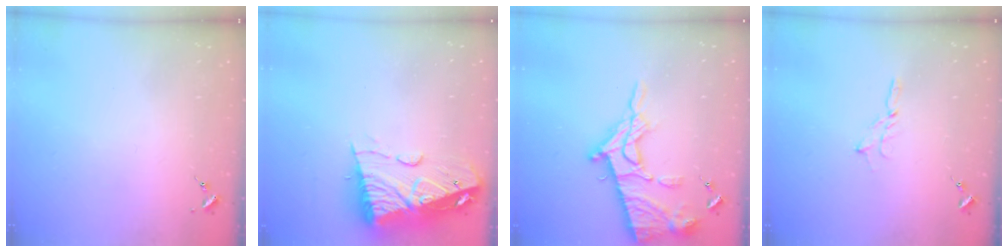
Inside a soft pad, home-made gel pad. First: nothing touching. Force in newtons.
{"total": 14.0, "press": 13.9, "slide": 1.3}
{"total": 17.7, "press": 17.7, "slide": 1.6}
{"total": 2.1, "press": 2.1, "slide": 0.2}